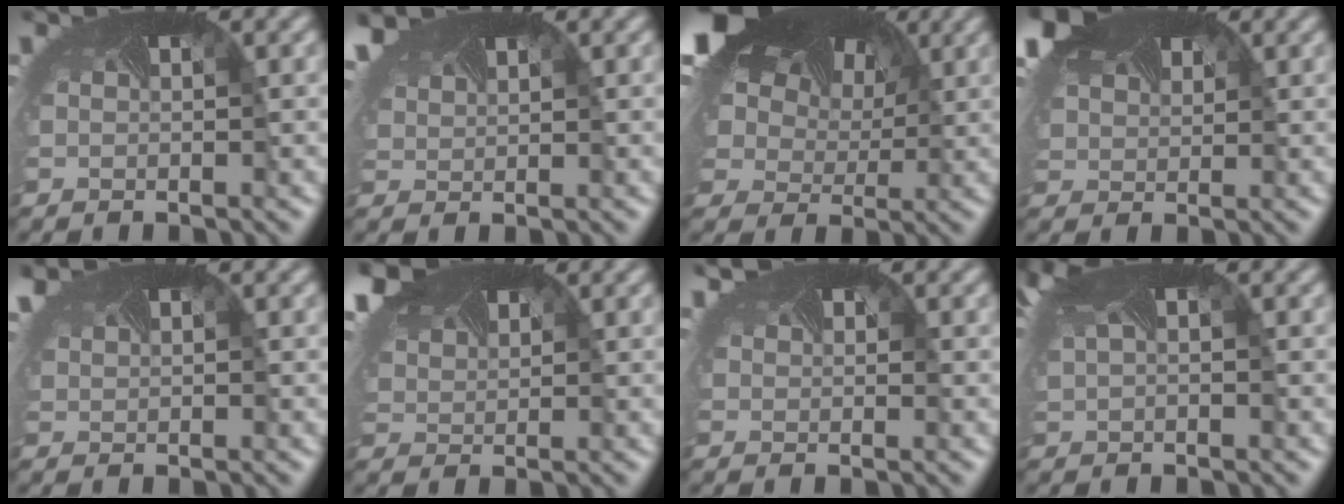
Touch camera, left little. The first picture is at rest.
{"total": 3.0, "force": [2.4, 1.2, 1.3], "torque": [-0.057, -0.005, 0.051]}
{"total": 18.5, "force": [8.9, 12.1, 10.7], "torque": [-0.277, 0.049, 0.167]}
{"total": 6.9, "force": [4.4, 4.1, 3.3], "torque": [-0.103, 0.013, 0.082]}
{"total": 2.5, "force": [1.8, 0.9, 1.4], "torque": [-0.055, 0.001, 0.039]}
{"total": 5.7, "force": [4.4, 2.7, 2.4], "torque": [-0.088, 0.007, 0.082]}
{"total": 1.4, "force": [0.8, -0.5, -1.0], "torque": [-0.005, -0.012, 0.018]}
{"total": 4.8, "force": [2.3, 2.4, 3.5], "torque": [-0.116, 0.015, 0.054]}